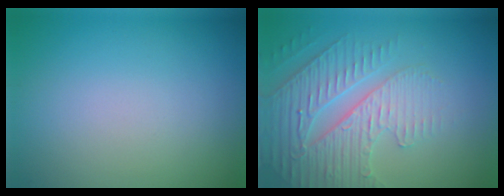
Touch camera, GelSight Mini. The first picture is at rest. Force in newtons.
{"total": 4.5, "press": 4.2, "slide": 1.8}